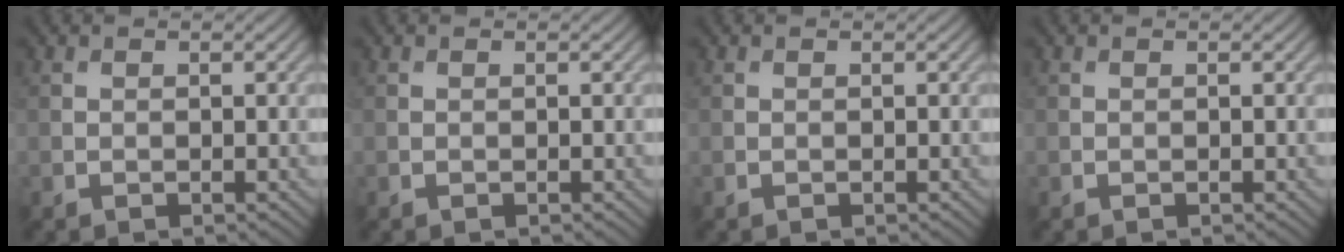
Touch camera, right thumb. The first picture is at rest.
{"total": 0.0}
{"total": 0.0}
{"total": 0.0}